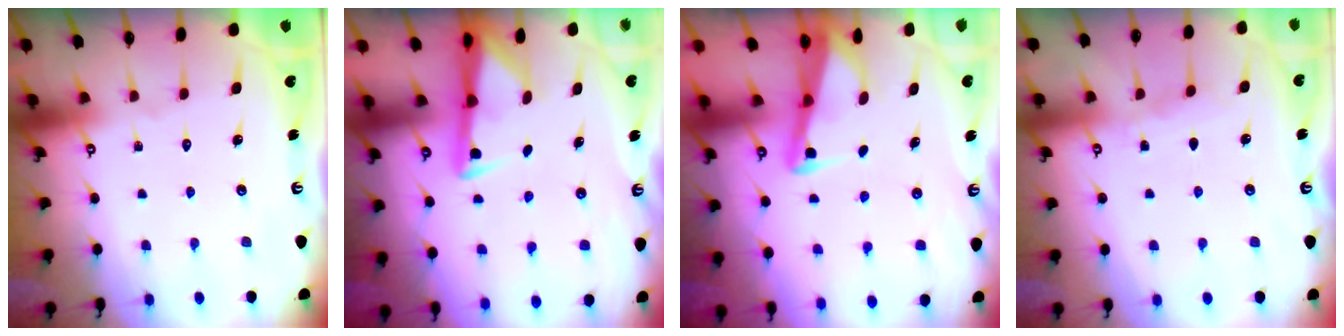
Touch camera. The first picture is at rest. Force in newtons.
{"total": 2.9, "press": 2.9, "slide": 0.6}
{"total": 3.0, "press": 3.0, "slide": 0.3}
{"total": 3.7, "press": 3.6, "slide": 0.5}